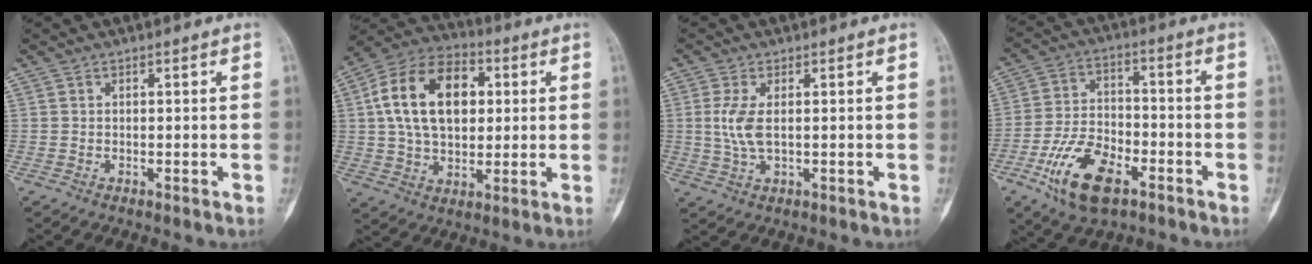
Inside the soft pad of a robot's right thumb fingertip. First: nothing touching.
{"total": 18.4, "force": [3.6, 11.8, 13.6], "torque": [-0.211, 0.015, 0.058]}
{"total": 4.7, "force": [0.6, 2.3, 4.1], "torque": [-0.105, -0.003, 0.014]}
{"total": 13.9, "force": [-6.9, 7.1, 9.7], "torque": [-0.169, 0.024, -0.125]}